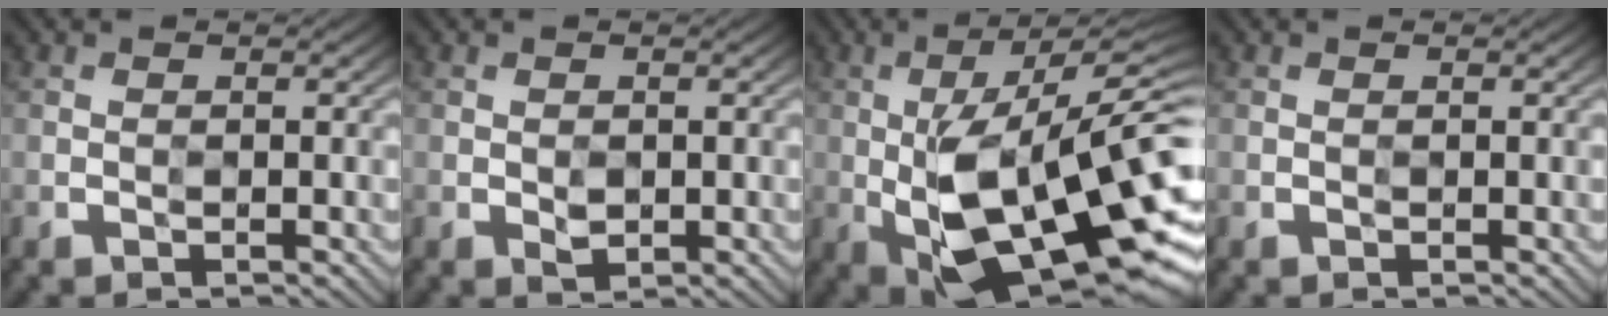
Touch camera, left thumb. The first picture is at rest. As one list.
[{"total": 1.5, "force": [-0.2, 1.2, 0.9], "torque": [-0.016, -0.005, 0.001]}, {"total": 18.7, "force": [-2.6, 6.6, 17.3], "torque": [-0.279, 0.002, -0.042]}, {"total": 0.0}]